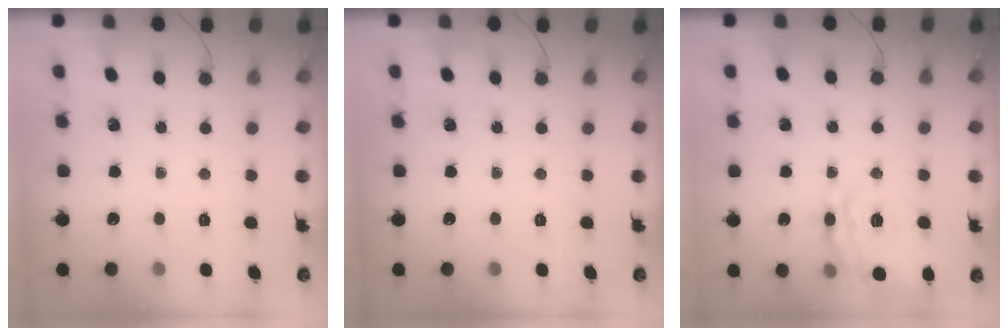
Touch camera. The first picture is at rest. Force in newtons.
{"total": 0.0}
{"total": 18.9, "press": 18.8, "slide": 2.2}